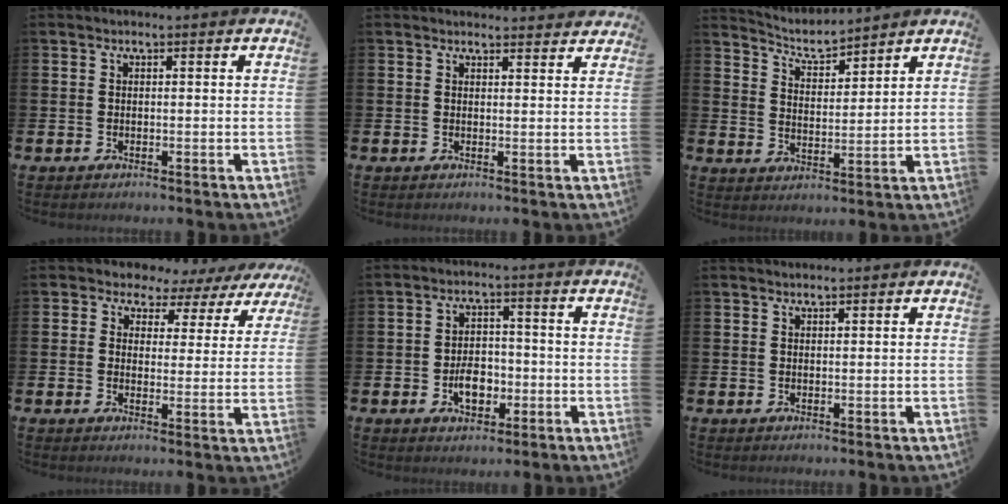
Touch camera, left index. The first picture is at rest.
{"total": 1.9, "force": [1.9, 0.2, -0.1], "torque": [0.007, -0.013, 0.033]}
{"total": 4.3, "force": [4.2, 0.8, 0.7], "torque": [-0.036, -0.024, 0.073]}
{"total": 3.8, "force": [3.0, 2.4, 0.0], "torque": [-0.021, -0.028, 0.047]}
{"total": 4.6, "force": [-1.4, 3.0, 3.1], "torque": [-0.044, 0.001, -0.031]}
{"total": 0.6, "force": [0.6, 0.0, 0.0], "torque": [0.000, 0.000, 0.012]}